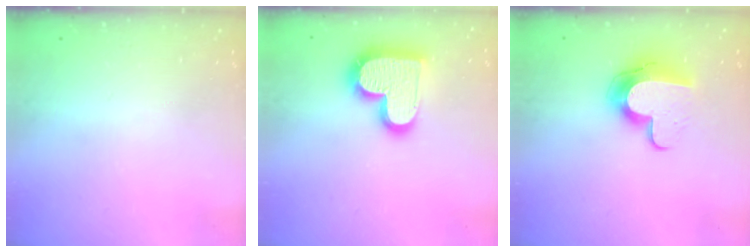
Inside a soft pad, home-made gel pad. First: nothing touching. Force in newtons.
{"total": 17.7, "press": 17.6, "slide": 1.3}
{"total": 12.1, "press": 12.0, "slide": 0.9}